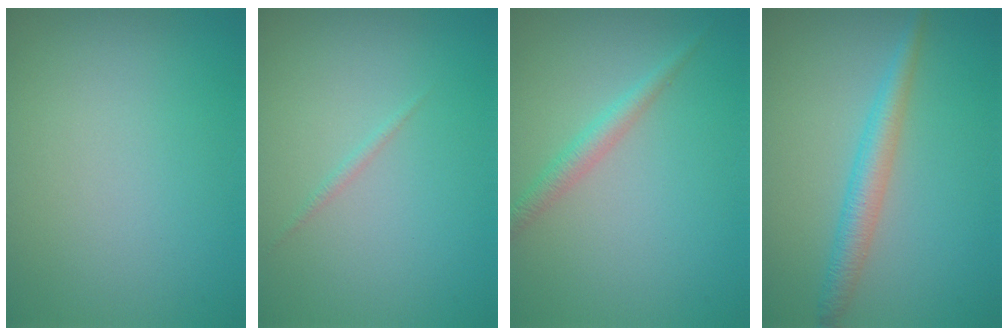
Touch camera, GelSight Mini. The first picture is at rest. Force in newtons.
{"total": 0.5, "press": 0.5, "slide": 0.0}
{"total": 1.8, "press": 1.8, "slide": 0.0}
{"total": 2.9, "press": 2.9, "slide": 0.1}